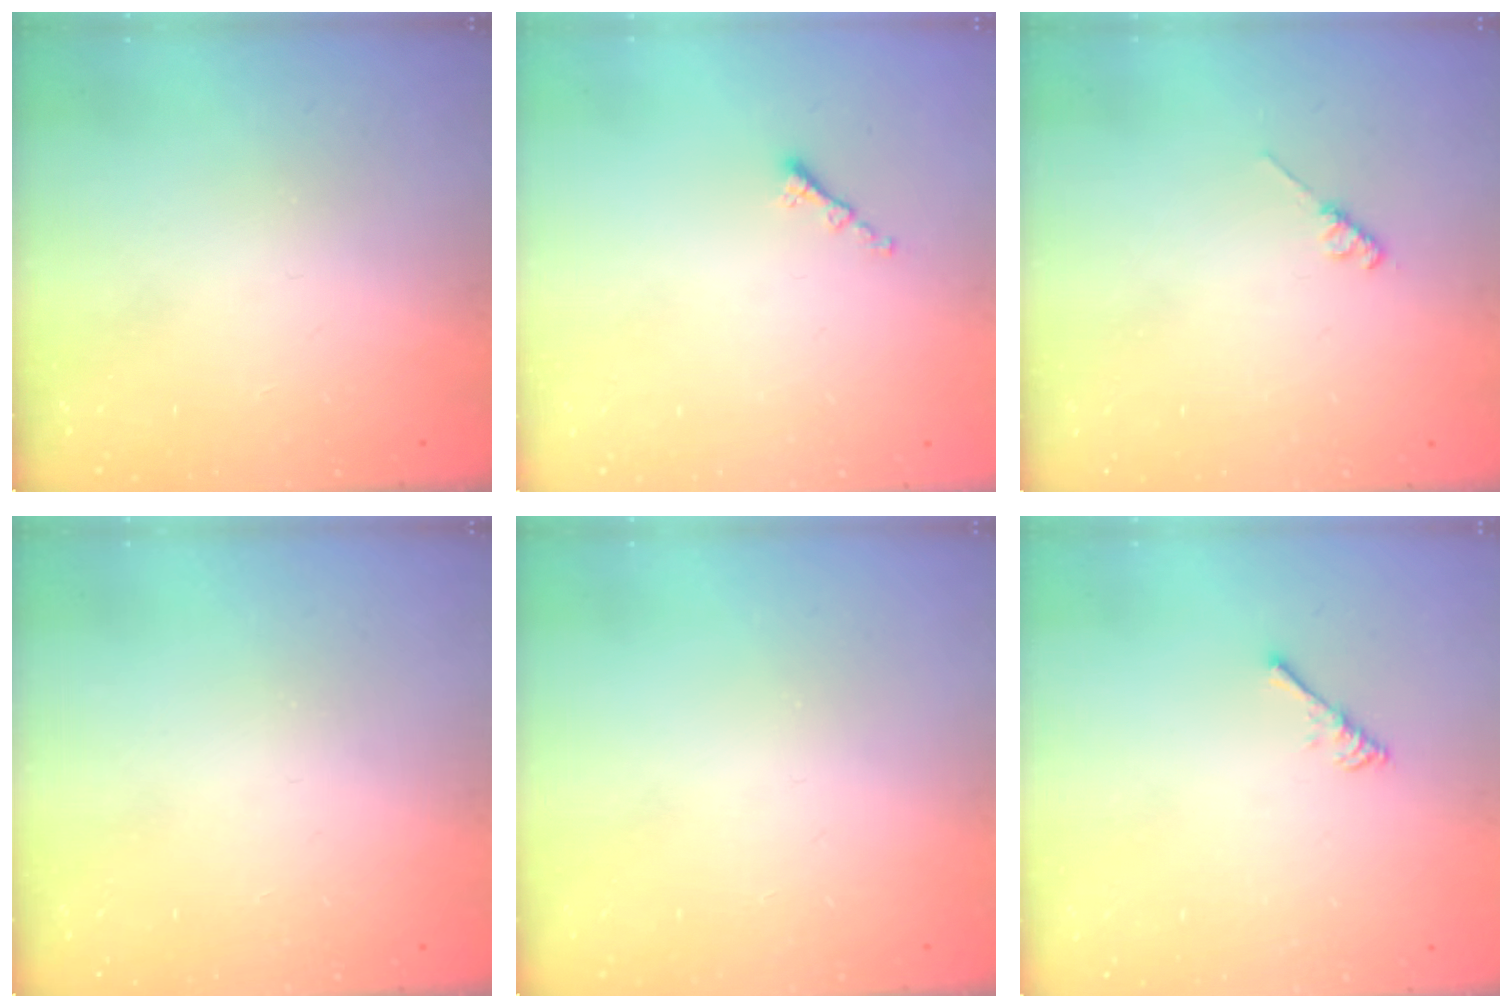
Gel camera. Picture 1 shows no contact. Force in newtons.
{"total": 0.8, "press": 0.8, "slide": 0.2}
{"total": 2.6, "press": 2.5, "slide": 0.4}
{"total": 0.0}
{"total": 0.0}
{"total": 2.7, "press": 2.6, "slide": 0.5}